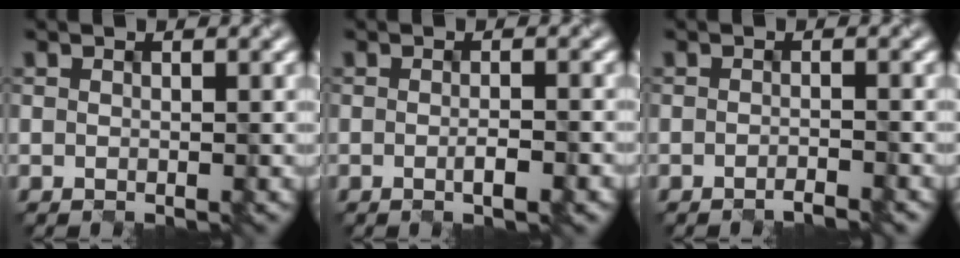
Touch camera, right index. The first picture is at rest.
{"total": 1.7, "force": [-0.8, 0.3, 1.5], "torque": [-0.023, -0.002, -0.011]}
{"total": 1.2, "force": [-1.2, 0.1, 0.5], "torque": [-0.003, -0.001, -0.025]}